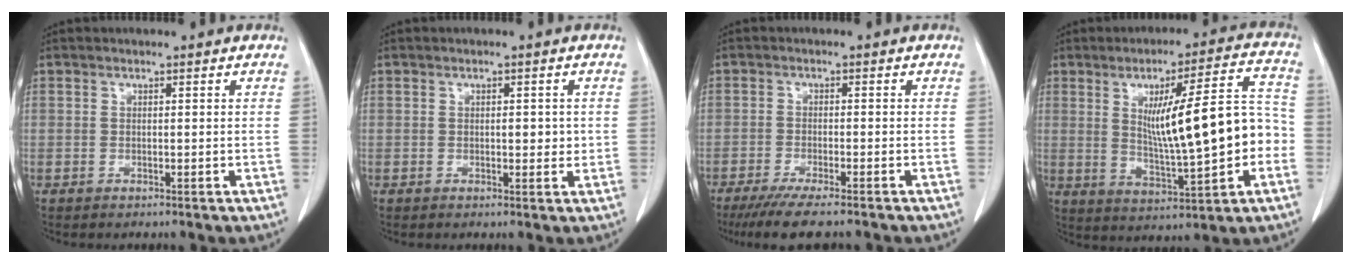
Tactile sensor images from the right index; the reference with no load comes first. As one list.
[{"total": 2.3, "force": [0.1, 1.2, 1.9], "torque": [-0.025, 0.001, 0.003]}, {"total": 9.2, "force": [-7.6, 0.7, 5.2], "torque": [-0.074, -0.020, -0.116]}, {"total": 15.3, "force": [-0.4, 2.3, 15.1], "torque": [-0.230, 0.020, 0.004]}]